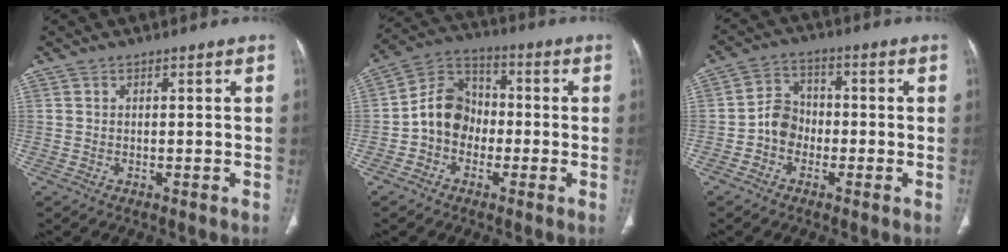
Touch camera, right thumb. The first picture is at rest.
{"total": 9.5, "force": [-1.9, 7.9, 5.0], "torque": [-0.066, 0.040, -0.050]}
{"total": 5.8, "force": [-1.7, 4.9, 2.7], "torque": [-0.025, 0.024, -0.044]}